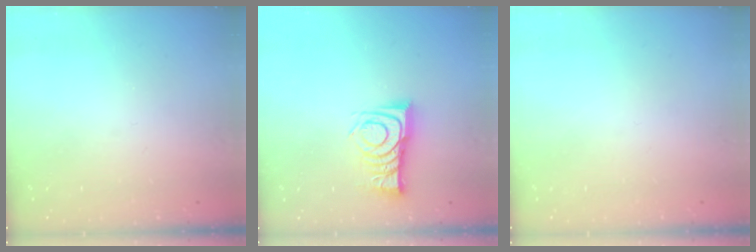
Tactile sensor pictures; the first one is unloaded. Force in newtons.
{"total": 9.9, "press": 9.9, "slide": 0.4}
{"total": 1.5, "press": 1.5, "slide": 0.1}